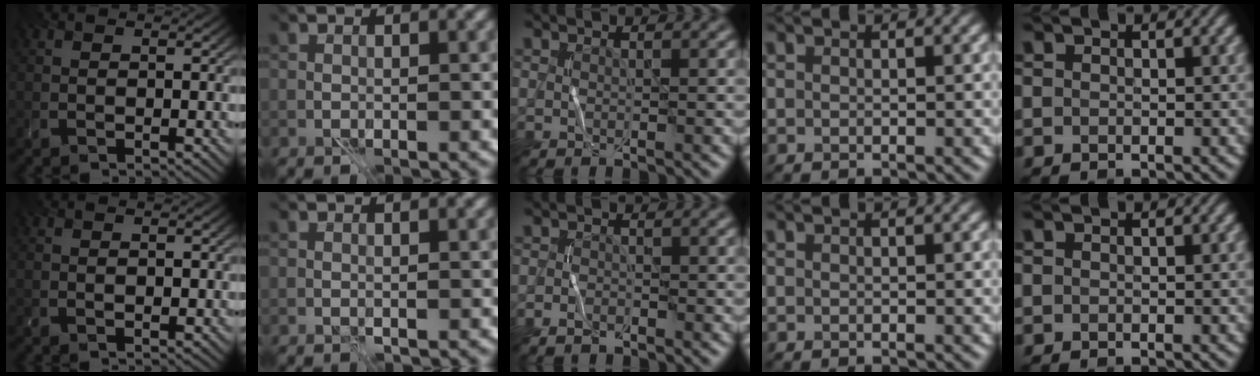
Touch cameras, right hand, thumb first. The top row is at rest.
{"thumb": {"total": 1.0, "force": [0.1, 0.5, 0.9], "torque": [-0.011, -0.003, 0.004]}, "middle": {"total": 1.0, "force": [-0.9, 0.3, 0.4], "torque": [-0.011, 0.005, -0.018]}}